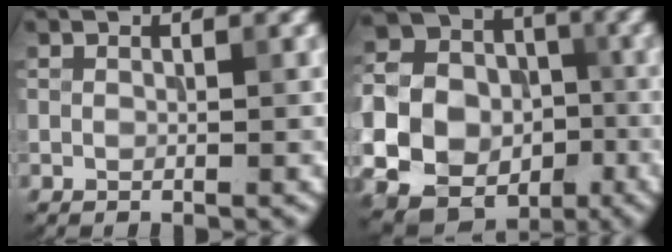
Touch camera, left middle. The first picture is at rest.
{"total": 16.2, "force": [-4.2, 14.5, 5.8], "torque": [-0.166, -0.023, -0.084]}